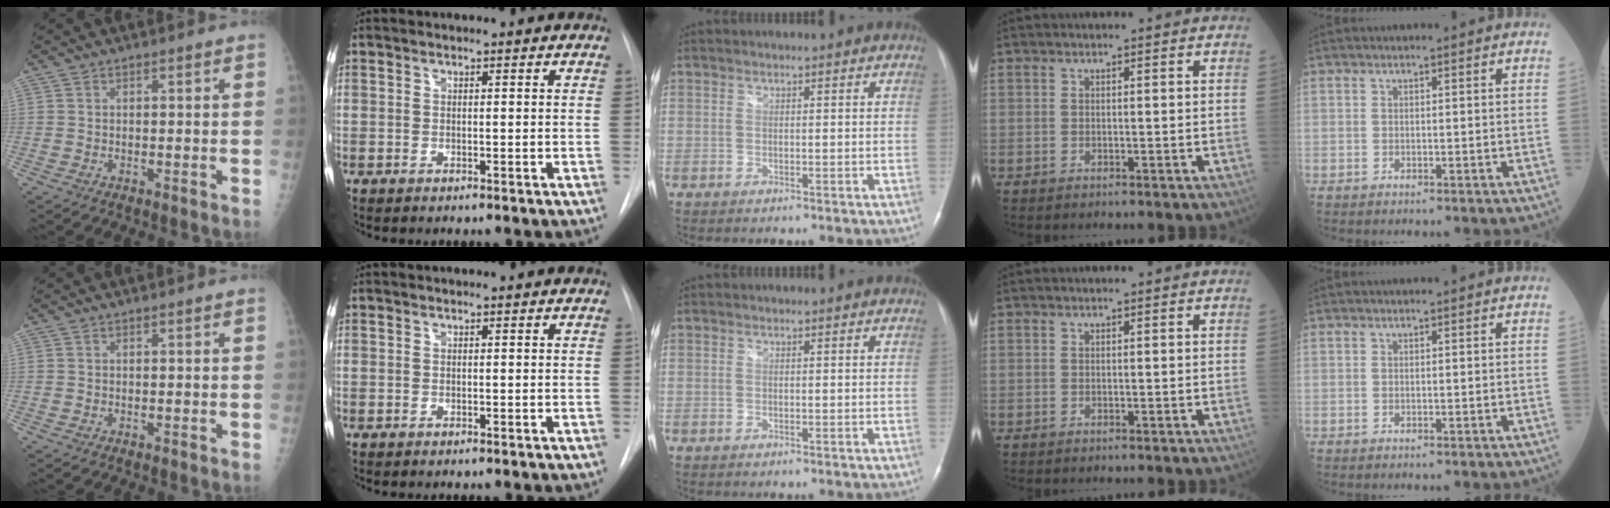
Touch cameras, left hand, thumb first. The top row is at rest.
{}